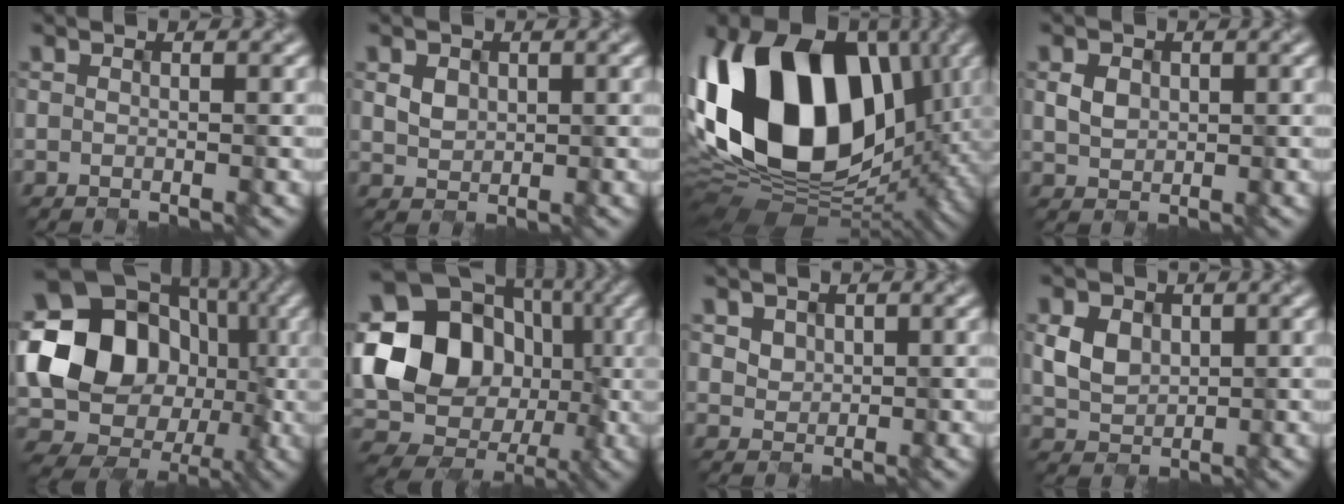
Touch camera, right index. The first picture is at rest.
{"total": 1.4, "force": [0.5, 1.3, 0.4], "torque": [-0.014, -0.003, 0.018]}
{"total": 20.4, "force": [2.6, 13.7, 14.8], "torque": [-0.300, 0.000, 0.049]}
{"total": 1.7, "force": [0.4, 1.5, 0.6], "torque": [-0.019, -0.002, 0.013]}
{"total": 21.1, "force": [0.8, 18.2, 10.5], "torque": [-0.174, 0.017, -0.014]}
{"total": 19.1, "force": [1.0, 16.1, 10.2], "torque": [-0.162, 0.015, 0.010]}
{"total": 1.5, "force": [0.9, 1.1, 0.1], "torque": [-0.005, -0.005, 0.023]}
{"total": 2.9, "force": [0.7, 2.5, 1.4], "torque": [-0.038, -0.002, 0.016]}